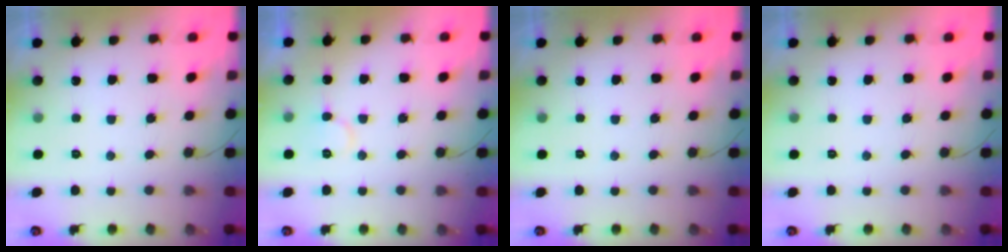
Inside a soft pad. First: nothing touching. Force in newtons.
{"total": 6.4, "press": 6.4, "slide": 0.4}
{"total": 0.0}
{"total": 0.0}